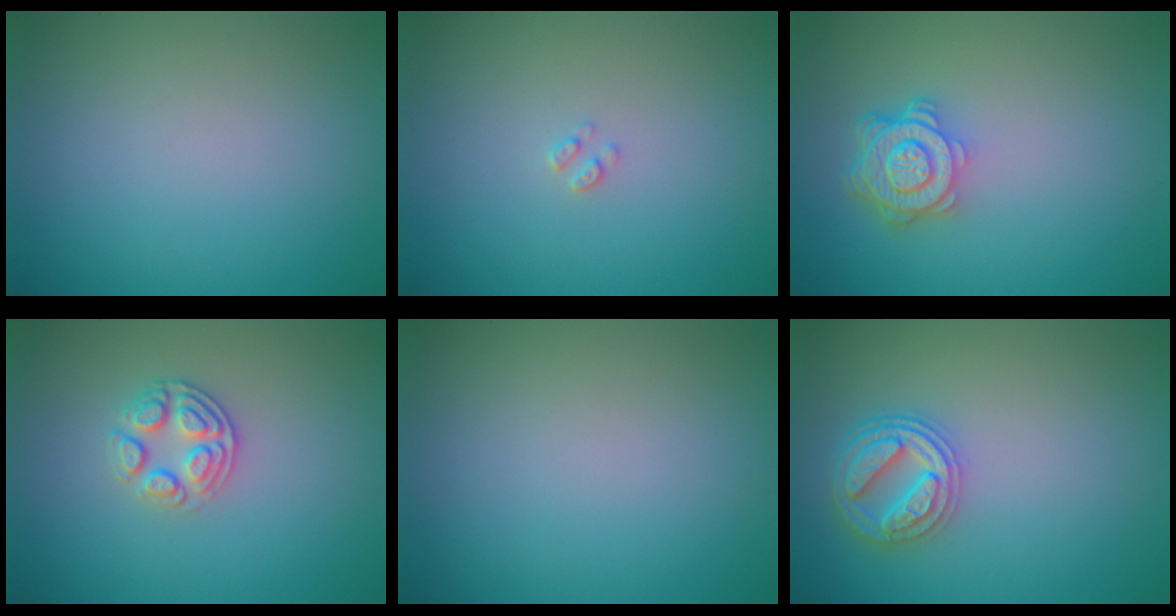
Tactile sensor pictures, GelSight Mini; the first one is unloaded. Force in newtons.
{"total": 0.7, "press": 0.6, "slide": 0.1}
{"total": 4.6, "press": 3.5, "slide": 2.9}
{"total": 2.6, "press": 2.5, "slide": 0.9}
{"total": 0.0}
{"total": 3.9, "press": 3.7, "slide": 1.3}